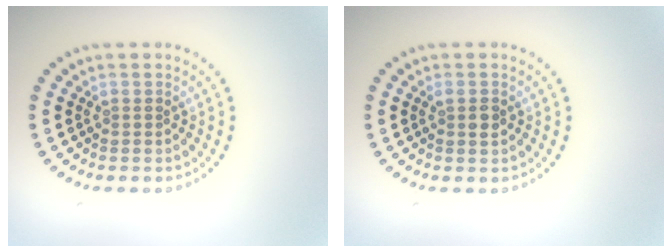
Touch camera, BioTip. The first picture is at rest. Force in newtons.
{"total": 1.1, "press": 1.0, "slide": 0.3}